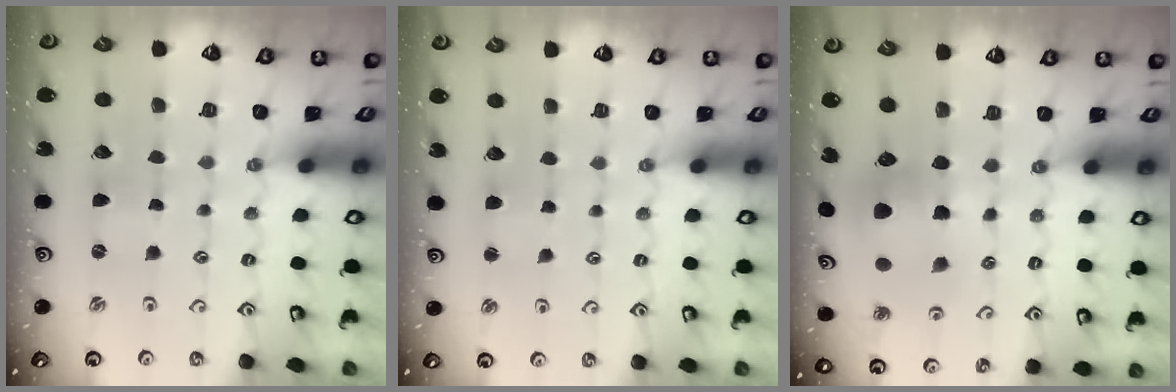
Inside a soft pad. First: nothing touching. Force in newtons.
{"total": 2.9, "press": 2.9, "slide": 0.3}
{"total": 7.6, "press": 7.5, "slide": 1.0}